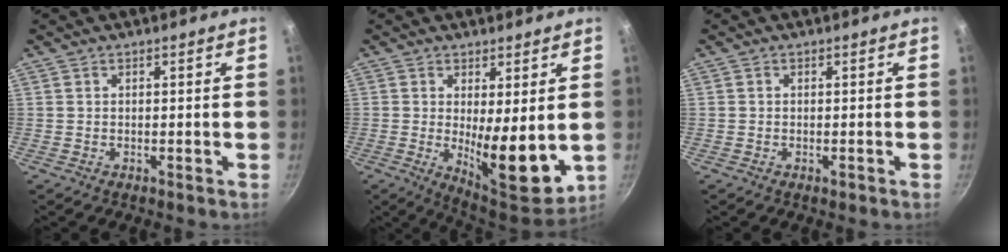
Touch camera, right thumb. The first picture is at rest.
{"total": 12.1, "force": [0.2, 4.3, 11.4], "torque": [-0.143, -0.032, 0.017]}
{"total": 0.8, "force": [-0.4, 0.5, 0.5], "torque": [-0.007, 0.002, -0.009]}